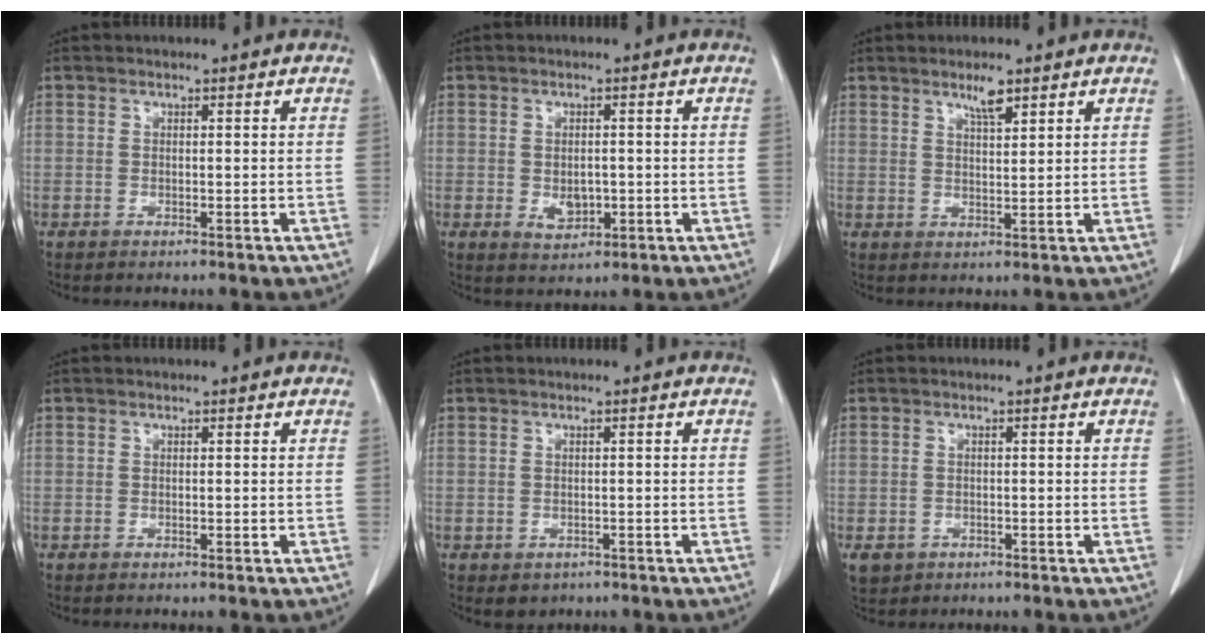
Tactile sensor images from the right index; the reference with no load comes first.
{"total": 3.6, "force": [-0.6, 2.5, 2.5], "torque": [-0.039, -0.001, 0.005]}
{"total": 3.2, "force": [2.3, 0.5, 2.2], "torque": [-0.040, -0.002, 0.040]}
{"total": 0.0}
{"total": 1.9, "force": [-1.0, 1.5, 0.6], "torque": [-0.006, 0.001, -0.005]}
{"total": 3.8, "force": [-1.6, 3.3, 0.9], "torque": [-0.017, 0.000, -0.020]}